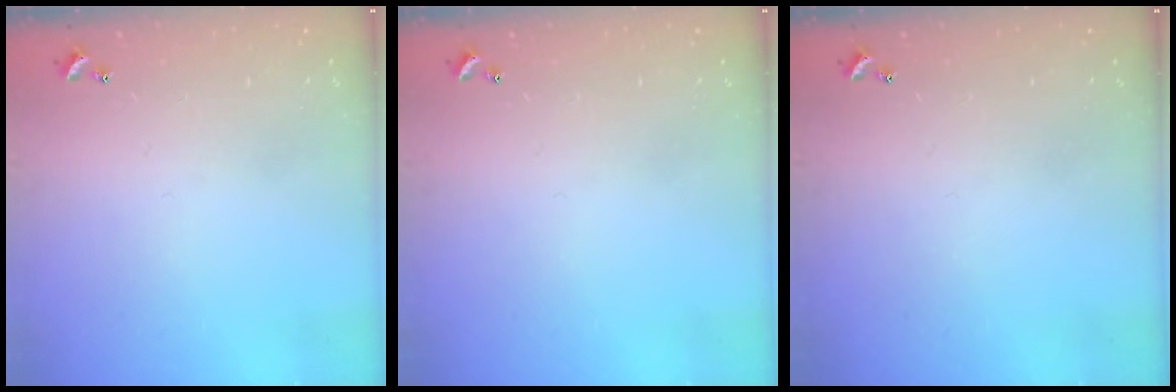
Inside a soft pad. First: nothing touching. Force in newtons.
{"total": 0.0}
{"total": 0.0}